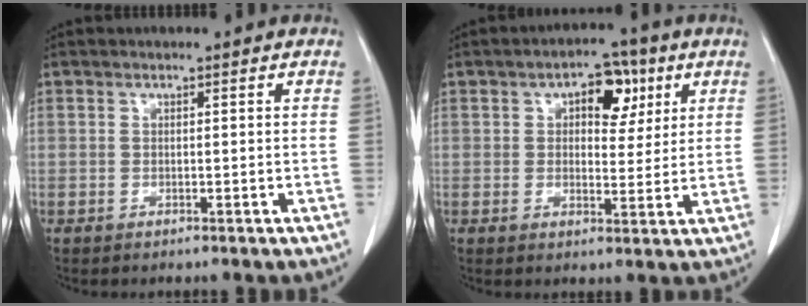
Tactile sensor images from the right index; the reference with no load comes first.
{"total": 7.2, "force": [2.7, 4.1, 5.3], "torque": [-0.068, 0.021, 0.036]}